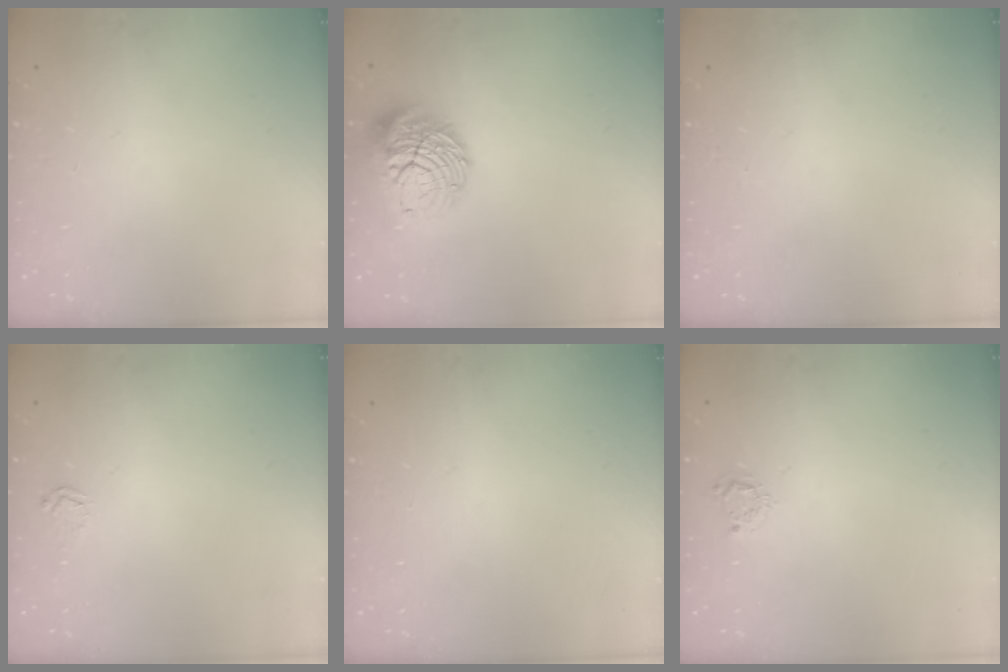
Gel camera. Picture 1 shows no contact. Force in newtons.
{"total": 13.3, "press": 13.2, "slide": 1.4}
{"total": 0.0}
{"total": 2.9, "press": 2.9, "slide": 0.3}
{"total": 0.0}
{"total": 4.2, "press": 4.1, "slide": 0.6}